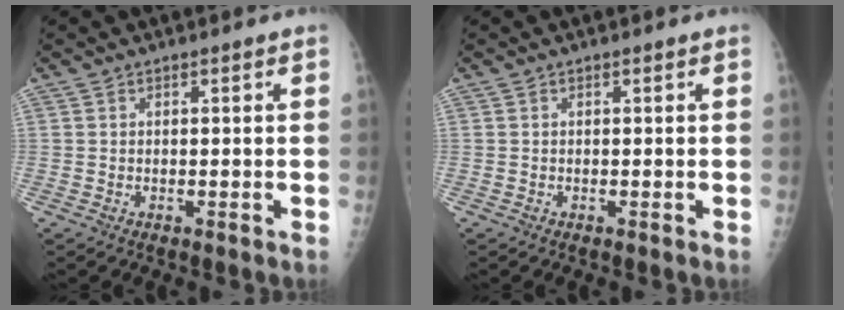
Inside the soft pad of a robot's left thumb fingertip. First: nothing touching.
{"total": 0.0}